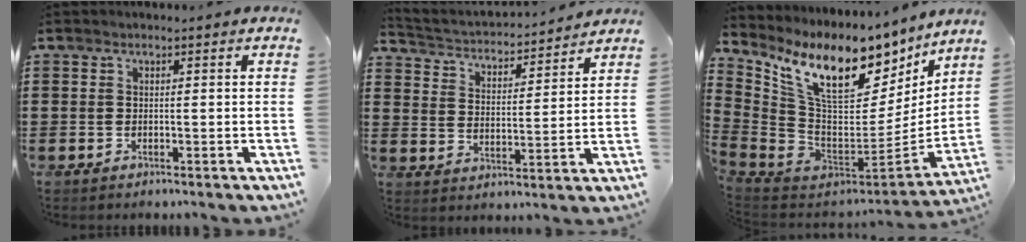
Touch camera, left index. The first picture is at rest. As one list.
[{"total": 2.9, "force": [2.9, 0.3, 0.2], "torque": [-0.025, -0.029, 0.041]}, {"total": 13.9, "force": [9.4, 5.0, 8.9], "torque": [-0.191, -0.077, 0.161]}]